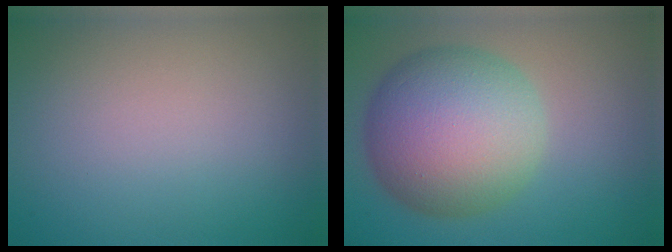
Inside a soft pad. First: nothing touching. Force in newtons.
{"total": 11.2, "press": 11.2, "slide": 0.3}